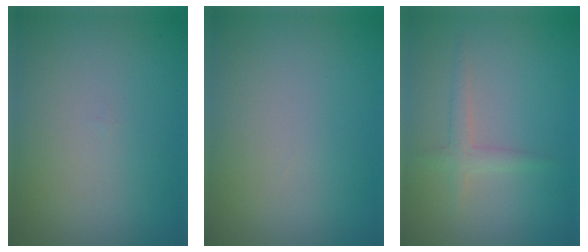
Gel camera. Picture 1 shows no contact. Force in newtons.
{"total": 0.0}
{"total": 1.5, "press": 1.5, "slide": 0.1}